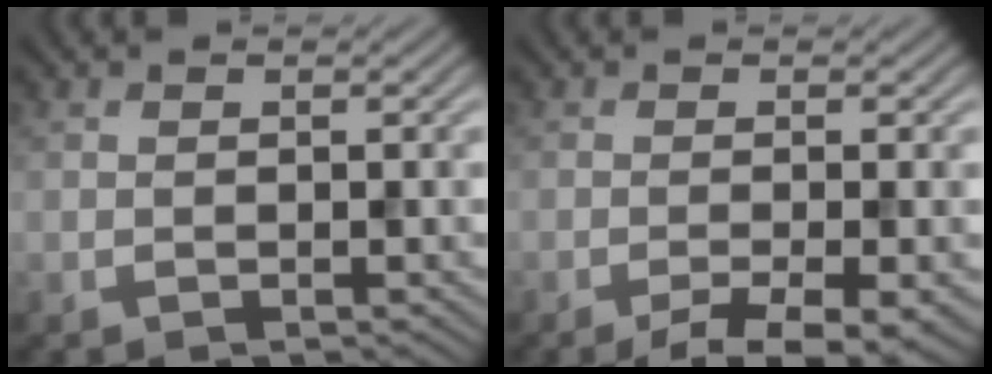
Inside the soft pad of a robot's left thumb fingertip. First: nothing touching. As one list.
[{"total": 4.9, "force": [-2.9, 0.9, 3.8], "torque": [-0.055, 0.001, -0.046]}]